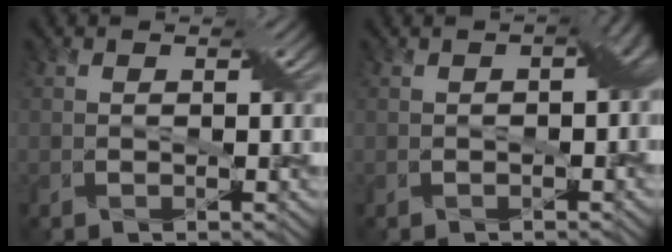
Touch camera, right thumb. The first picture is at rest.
{"total": 3.3, "force": [-0.3, 1.8, 2.7], "torque": [-0.032, 0.000, -0.003]}